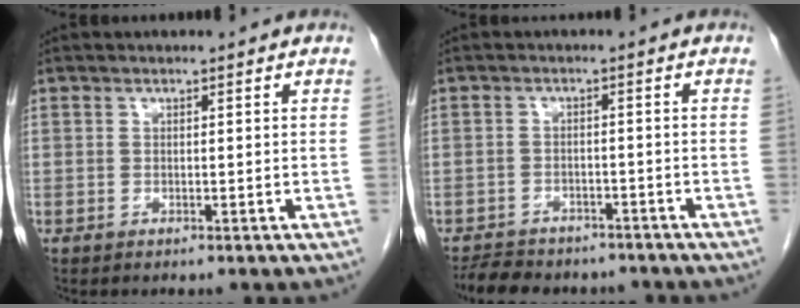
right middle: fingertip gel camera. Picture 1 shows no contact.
{"total": 9.5, "force": [-8.2, 3.6, 3.0], "torque": [-0.056, -0.003, -0.111]}